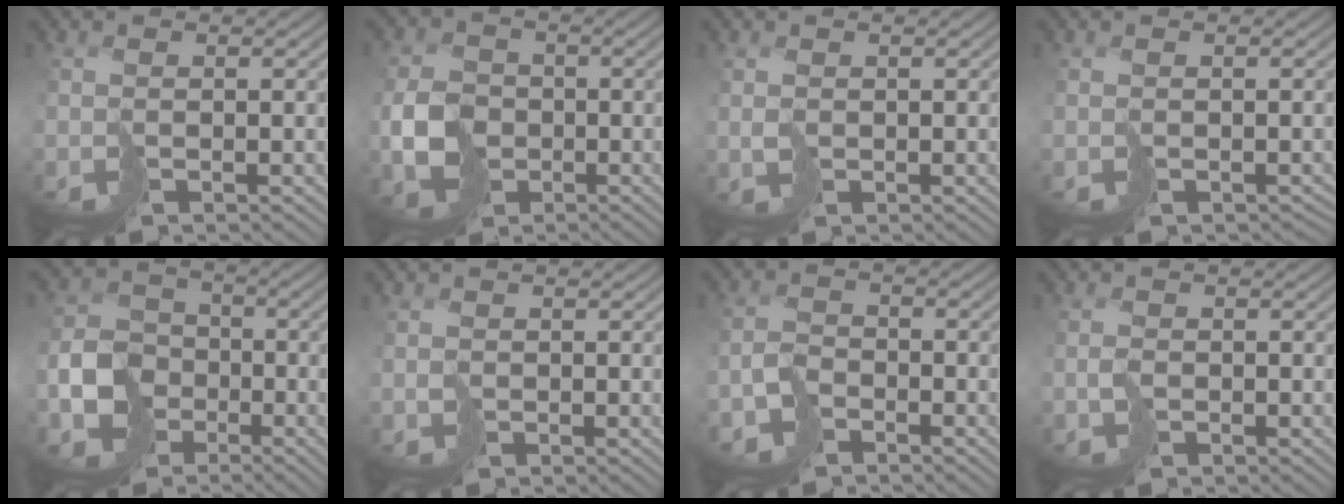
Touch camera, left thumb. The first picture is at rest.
{"total": 6.6, "force": [-2.1, 5.4, 3.1], "torque": [-0.071, -0.015, -0.049]}
{"total": 1.2, "force": [0.1, 1.2, 0.3], "torque": [-0.007, -0.005, 0.003]}
{"total": 1.1, "force": [-0.5, 0.8, 0.5], "torque": [-0.008, -0.008, -0.004]}
{"total": 7.8, "force": [-3.5, 6.4, 2.8], "torque": [-0.060, -0.013, -0.078]}
{"total": 1.2, "force": [0.0, 1.2, 0.1], "torque": [-0.005, -0.006, 0.000]}
{"total": 3.3, "force": [-2.5, 2.0, 0.6], "torque": [-0.010, -0.002, -0.058]}
{"total": 1.3, "force": [-0.5, 1.2, 0.4], "torque": [-0.008, -0.003, -0.010]}